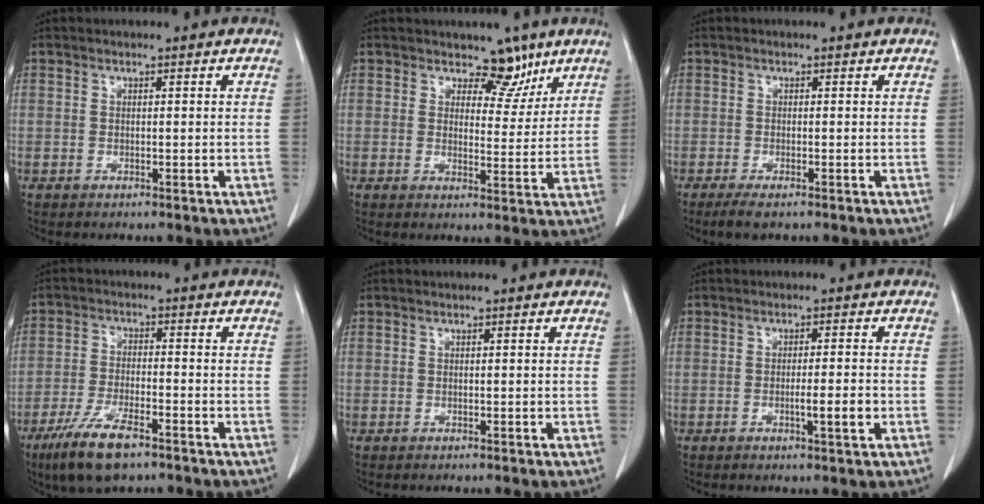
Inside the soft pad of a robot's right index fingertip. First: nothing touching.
{"total": 5.3, "force": [3.9, 3.0, 2.0], "torque": [-0.009, -0.007, 0.055]}
{"total": 2.5, "force": [-1.7, 0.6, 1.7], "torque": [-0.033, -0.005, -0.027]}
{"total": 9.1, "force": [-6.0, 2.2, 6.4], "torque": [-0.130, -0.017, -0.105]}
{"total": 0.0}
{"total": 3.6, "force": [-1.0, 0.1, 3.5], "torque": [-0.055, -0.004, -0.015]}